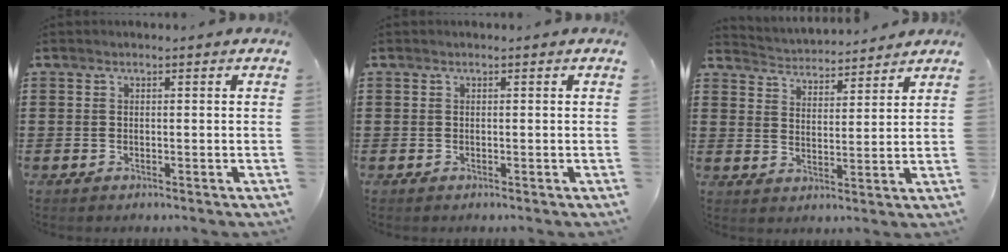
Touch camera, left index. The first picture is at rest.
{"total": 0.0}
{"total": 3.4, "force": [3.3, 0.4, -0.3], "torque": [-0.014, -0.024, 0.055]}